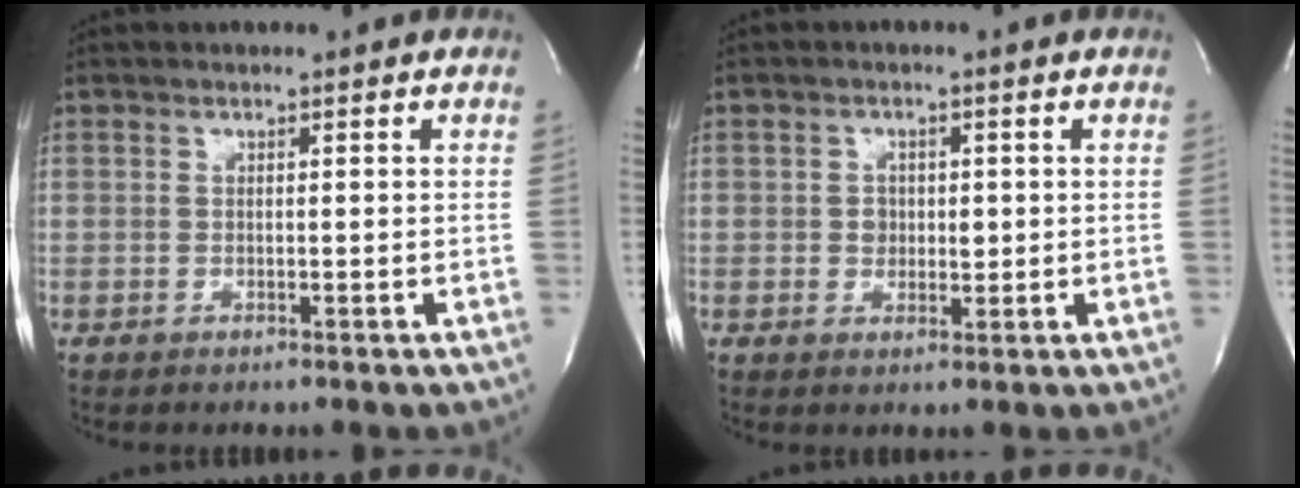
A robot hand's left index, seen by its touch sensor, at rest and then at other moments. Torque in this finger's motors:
{"motor_torque": [0.18, 0.08, 0.04, 0.00]}